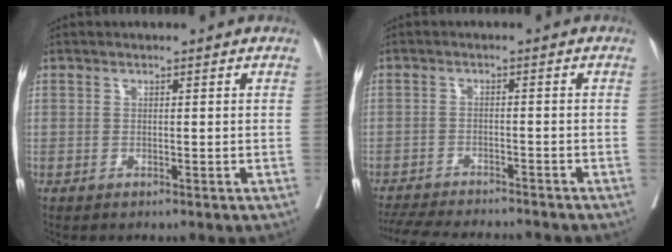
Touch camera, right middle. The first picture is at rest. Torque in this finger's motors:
{"motor_torque": [0.20, -0.34, 0.09, 0.06]}